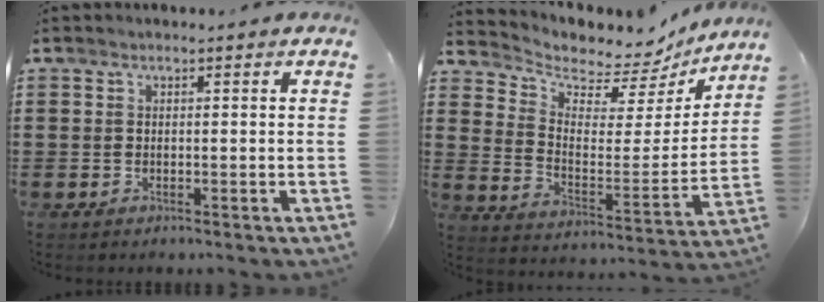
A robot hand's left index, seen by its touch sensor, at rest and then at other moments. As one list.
[{"total": 5.1, "force": [4.7, 2.0, 0.4], "torque": [-0.034, -0.046, 0.076]}]